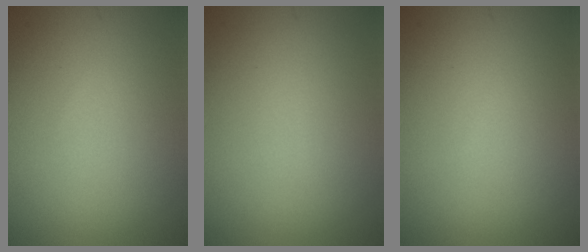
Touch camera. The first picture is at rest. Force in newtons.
{"total": 0.0}
{"total": 0.0}